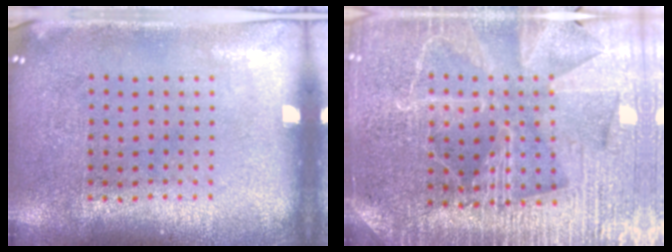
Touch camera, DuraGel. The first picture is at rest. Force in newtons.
{"total": 4.2, "press": 3.9, "slide": 1.5}